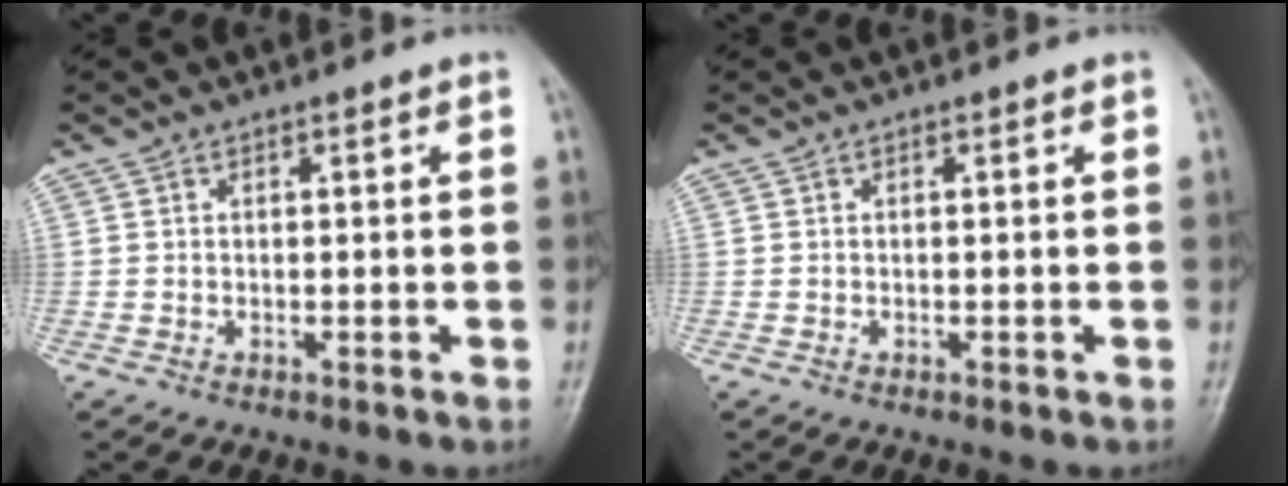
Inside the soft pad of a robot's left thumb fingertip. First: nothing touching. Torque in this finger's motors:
{"motor_torque": [0.01, 0.01, -0.06, -0.07, 0.00]}